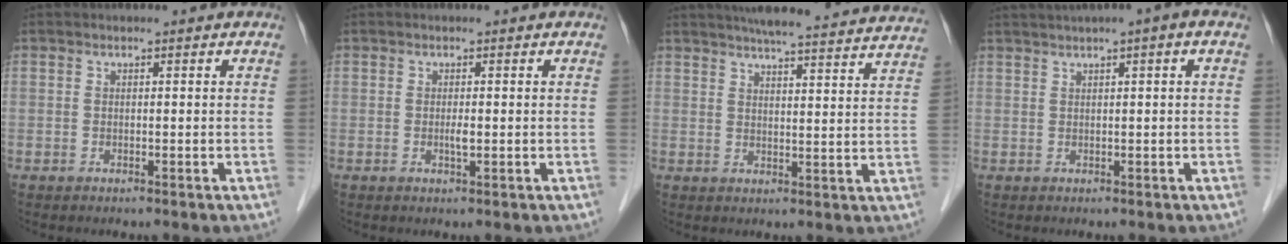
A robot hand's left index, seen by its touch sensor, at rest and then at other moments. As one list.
[{"total": 1.0, "force": [-0.1, 0.1, 1.0], "torque": [-0.020, -0.002, -0.001]}, {"total": 22.8, "force": [21.3, 0.4, 8.2], "torque": [-0.118, -0.021, 0.256]}, {"total": 5.0, "force": [2.8, -0.1, 4.2], "torque": [-0.069, 0.025, 0.044]}]